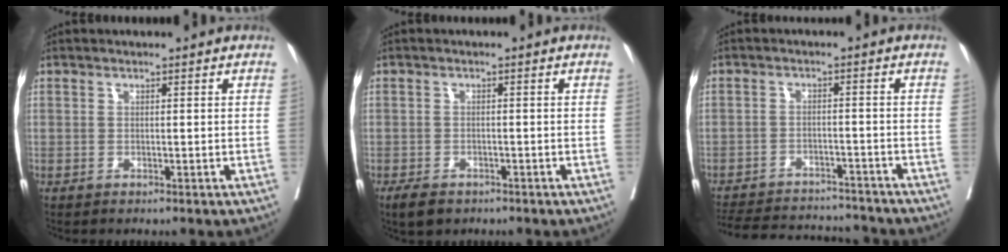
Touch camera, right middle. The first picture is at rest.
{"total": 3.2, "force": [-2.3, 1.7, 1.4], "torque": [-0.026, -0.003, -0.031]}
{"total": 15.4, "force": [-14.5, 2.7, 4.3], "torque": [-0.099, -0.002, -0.201]}